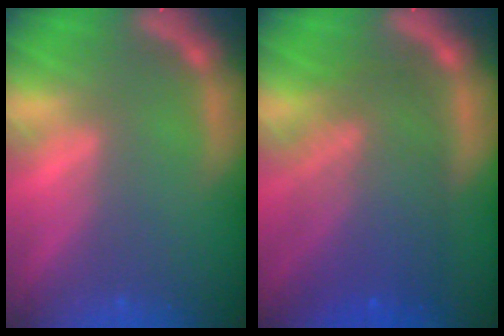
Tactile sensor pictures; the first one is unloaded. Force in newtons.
{"total": 9.1}